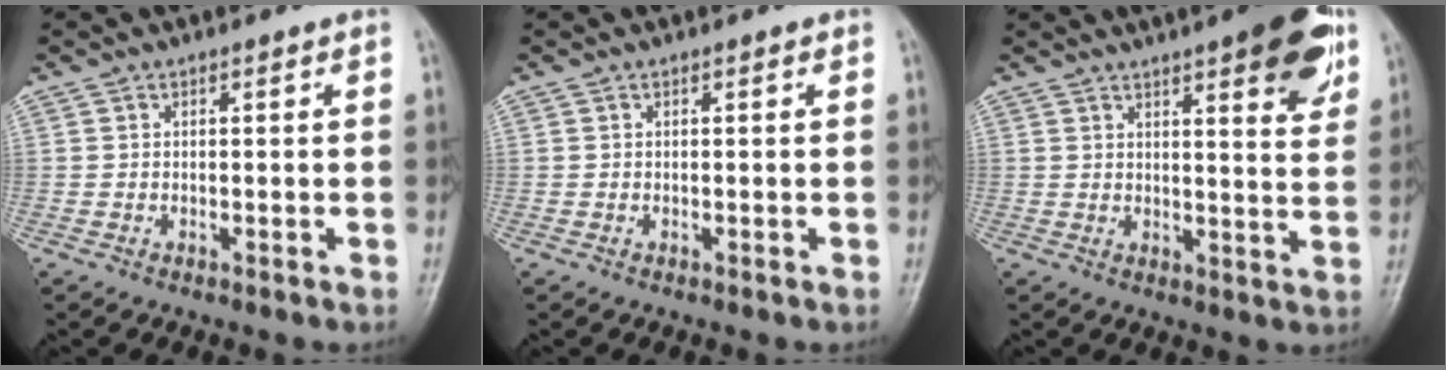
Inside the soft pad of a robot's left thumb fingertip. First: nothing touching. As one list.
[{"total": 0.0}, {"total": 13.3, "force": [7.4, 3.5, 10.5], "torque": [-0.109, -0.027, 0.093]}]